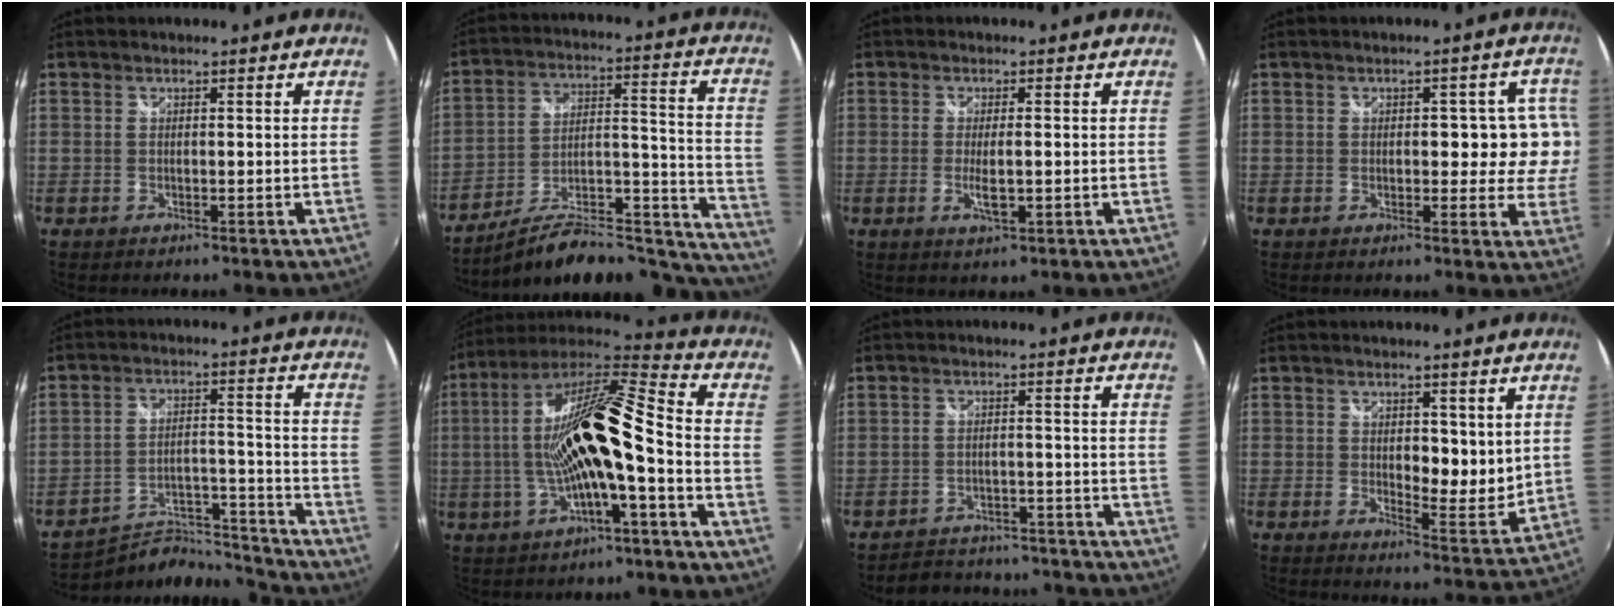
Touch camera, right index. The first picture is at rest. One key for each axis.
{"total": 24.0, "fx": -20.2, "fy": 6.9, "fz": 11.0, "tx": -0.127, "ty": 0.017, "tz": -0.281}
{"total": 3.7, "fx": -0.7, "fy": 0.9, "fz": 3.5, "tx": -0.065, "ty": -0.008, "tz": -0.011}
{"total": 7.1, "fx": 0.3, "fy": 4.8, "fz": 5.2, "tx": -0.032, "ty": 0.021, "tz": 0.010}
{"total": 15.7, "fx": -15.2, "fy": 3.6, "fz": 2.2, "tx": -0.042, "ty": 0.043, "tz": -0.213}
{"total": 16.9, "fx": -2.5, "fy": 2.5, "fz": 16.6, "tx": -0.305, "ty": 0.010, "tz": -0.046}
{"total": 16.6, "fx": -15.1, "fy": 5.5, "fz": 4.0, "tx": -0.092, "ty": 0.034, "tz": -0.180}
{"total": 6.8, "fx": 1.8, "fy": 3.6, "fz": 5.5, "tx": -0.078, "ty": -0.014, "tz": 0.033}